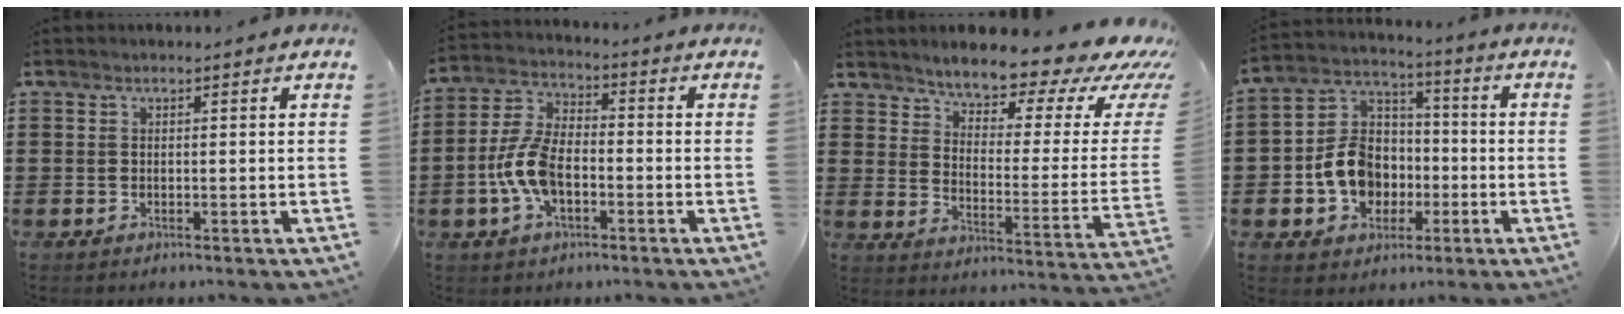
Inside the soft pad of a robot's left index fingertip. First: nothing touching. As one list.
[{"total": 8.4, "force": [-2.6, 4.4, 6.7], "torque": [-0.167, -0.001, -0.057]}, {"total": 7.6, "force": [6.8, 1.3, 3.1], "torque": [-0.062, -0.064, 0.109]}, {"total": 9.7, "force": [-2.3, 8.2, 4.6], "torque": [-0.137, 0.015, -0.045]}]